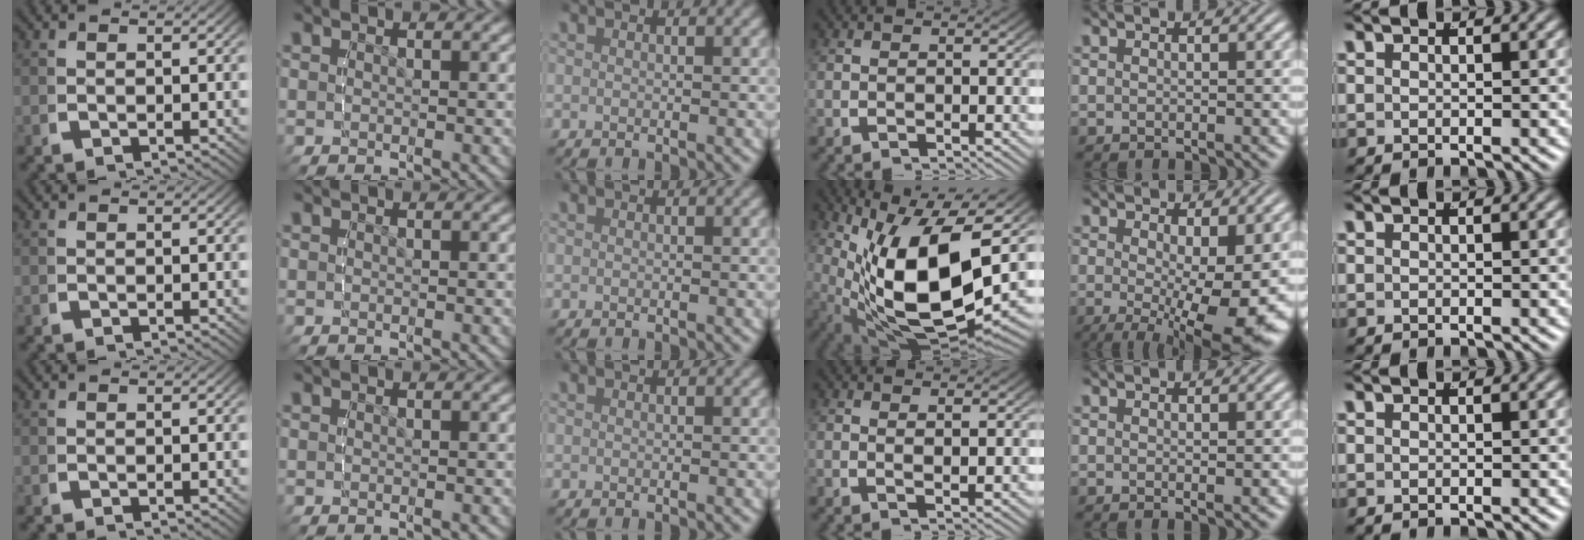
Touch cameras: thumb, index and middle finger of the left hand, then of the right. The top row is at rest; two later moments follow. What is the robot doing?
{"motion": "lift_and_place", "object": "glue stick"}